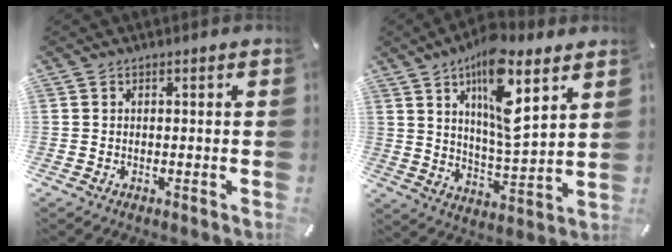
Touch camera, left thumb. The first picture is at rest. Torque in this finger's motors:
{"motor_torque": [2.99, 2.01, 0.55, -0.40, 0.23]}